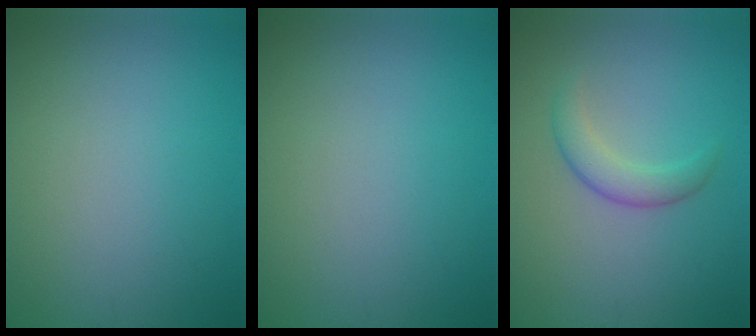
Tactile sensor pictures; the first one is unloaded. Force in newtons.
{"total": 0.0}
{"total": 2.3, "press": 2.3, "slide": 0.0}